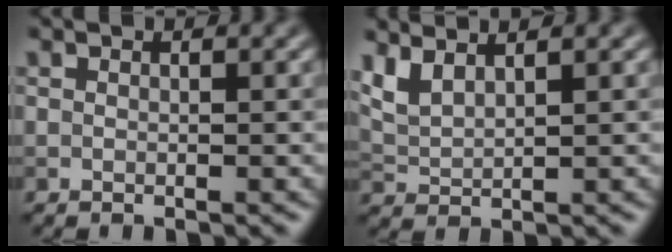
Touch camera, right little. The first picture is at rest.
{"total": 2.7, "force": [2.1, 0.8, 1.6], "torque": [-0.044, 0.005, 0.049]}